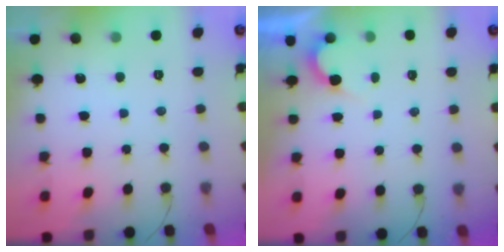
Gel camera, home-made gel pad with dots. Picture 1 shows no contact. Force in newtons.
{"total": 2.3, "press": 2.3, "slide": 0.1}